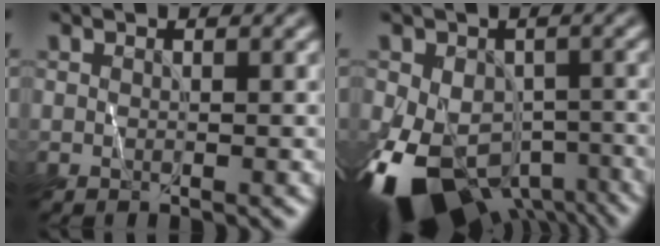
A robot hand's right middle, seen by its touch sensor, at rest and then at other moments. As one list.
[{"total": 13.8, "force": [-7.0, 8.5, 8.4], "torque": [-0.160, -0.039, -0.098]}]